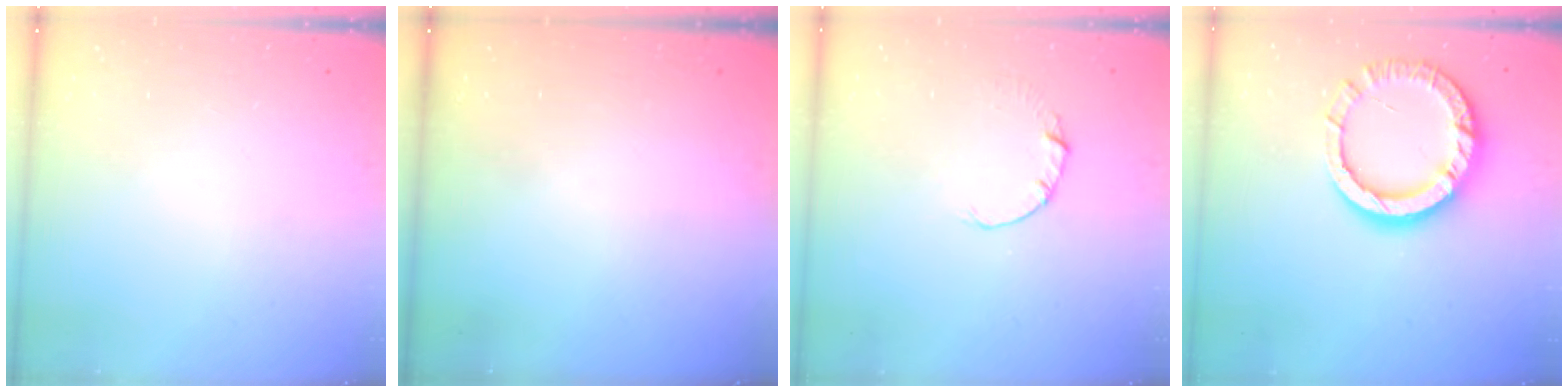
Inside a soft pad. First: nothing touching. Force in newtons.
{"total": 0.0}
{"total": 0.5, "press": 0.5, "slide": 0.1}
{"total": 14.0, "press": 14.0, "slide": 1.2}